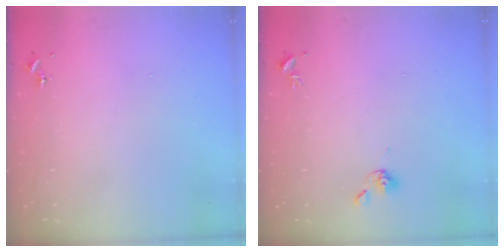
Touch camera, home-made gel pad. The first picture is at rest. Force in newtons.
{"total": 5.6, "press": 5.6, "slide": 1.0}